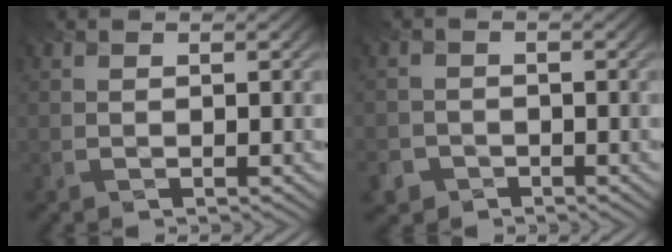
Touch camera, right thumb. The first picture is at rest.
{"total": 3.1, "force": [-2.3, 2.0, -0.4], "torque": [-0.004, -0.019, -0.045]}